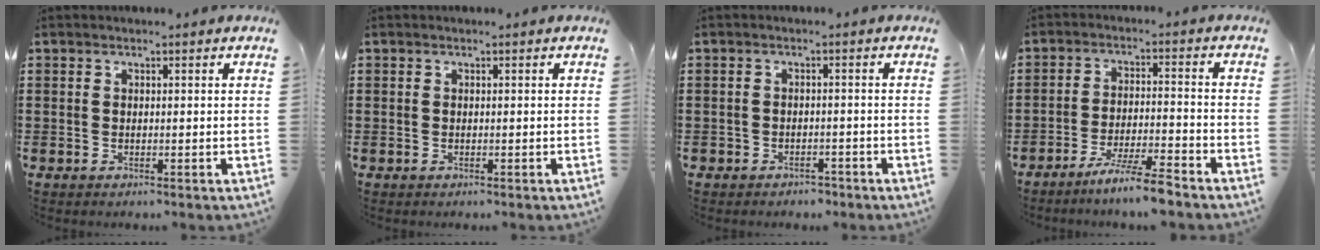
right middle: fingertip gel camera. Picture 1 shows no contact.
{"total": 0.0}
{"total": 1.6, "force": [-1.5, 0.6, -0.2], "torque": [-0.004, 0.002, -0.036]}
{"total": 6.5, "force": [-5.5, -0.4, 3.3], "torque": [-0.064, -0.012, -0.104]}